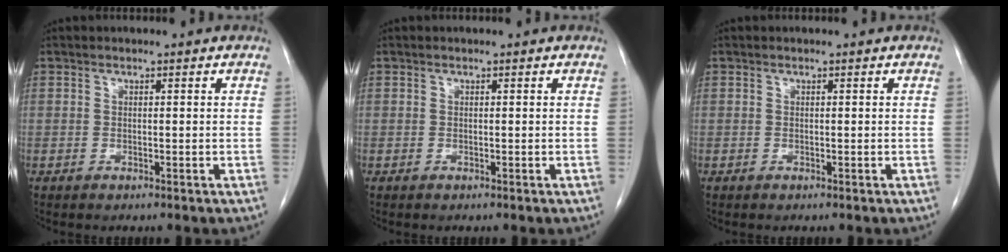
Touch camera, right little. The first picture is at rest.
{"total": 0.0}
{"total": 0.0}